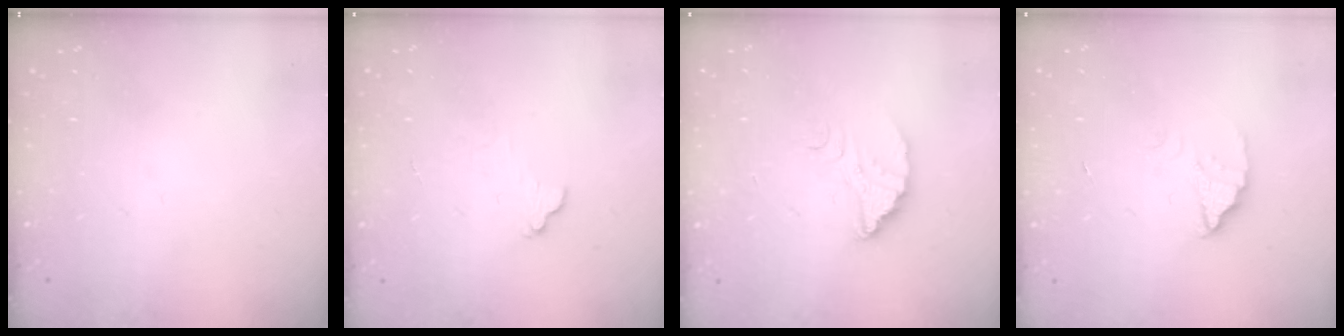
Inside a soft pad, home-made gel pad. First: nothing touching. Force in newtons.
{"total": 4.5, "press": 4.5, "slide": 0.2}
{"total": 4.4, "press": 4.4, "slide": 0.3}
{"total": 1.8, "press": 1.8, "slide": 0.1}